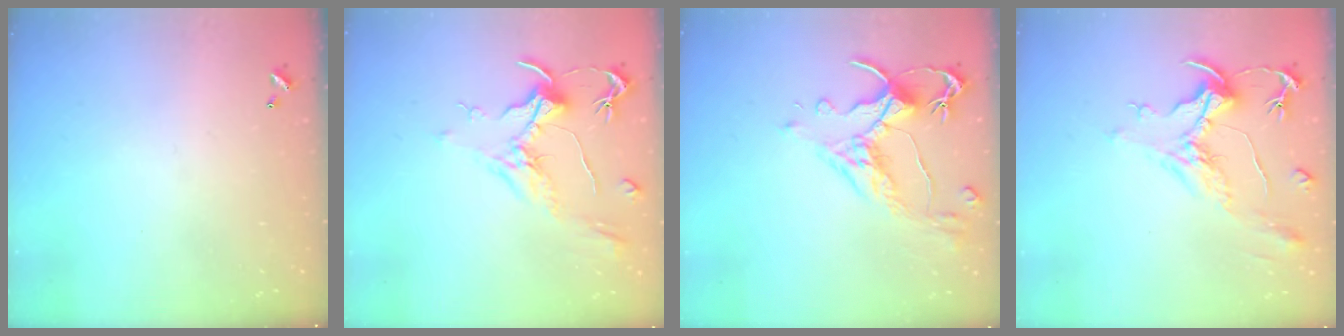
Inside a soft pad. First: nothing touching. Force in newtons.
{"total": 2.1, "press": 2.0, "slide": 0.8}
{"total": 3.1, "press": 2.9, "slide": 1.3}
{"total": 2.1, "press": 1.6, "slide": 1.4}